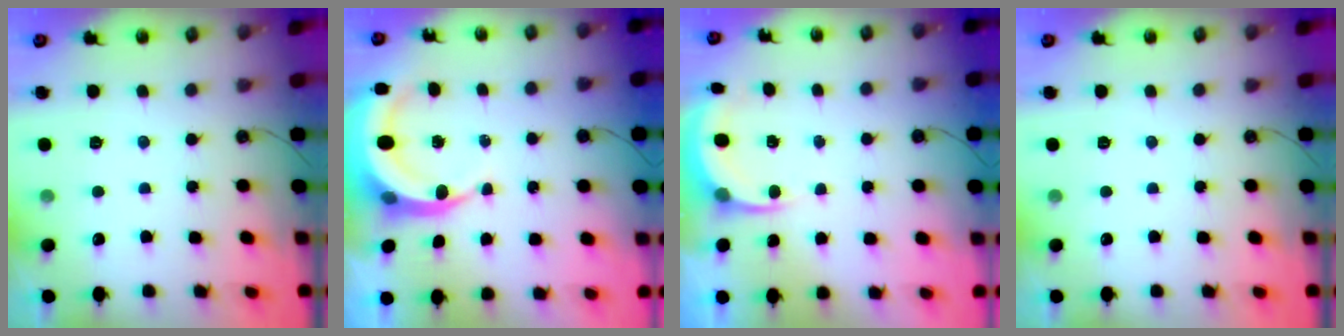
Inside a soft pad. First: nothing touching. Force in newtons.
{"total": 8.4, "press": 8.3, "slide": 1.3}
{"total": 5.7, "press": 5.4, "slide": 1.6}
{"total": 0.0}